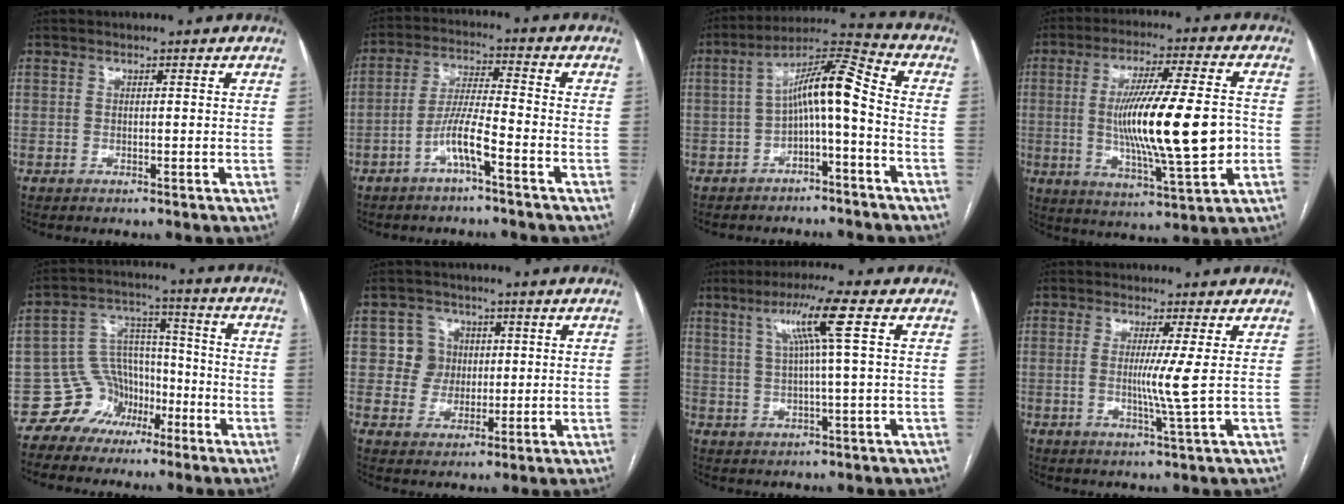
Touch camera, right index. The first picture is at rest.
{"total": 6.4, "force": [-3.4, 0.3, 5.4], "torque": [-0.108, 0.013, -0.065]}
{"total": 9.5, "force": [-1.8, 1.3, 9.2], "torque": [-0.153, 0.043, -0.033]}
{"total": 17.7, "force": [-1.1, 1.8, 17.5], "torque": [-0.305, -0.006, -0.016]}
{"total": 8.0, "force": [-5.0, 6.2, 0.6], "torque": [-0.006, 0.046, -0.082]}
{"total": 5.3, "force": [1.0, 5.2, 0.5], "torque": [-0.003, 0.018, 0.021]}
{"total": 7.9, "force": [2.9, -1.1, 7.3], "torque": [-0.131, 0.011, 0.052]}
{"total": 4.5, "force": [0.2, -1.4, 4.2], "torque": [-0.080, -0.013, 0.001]}